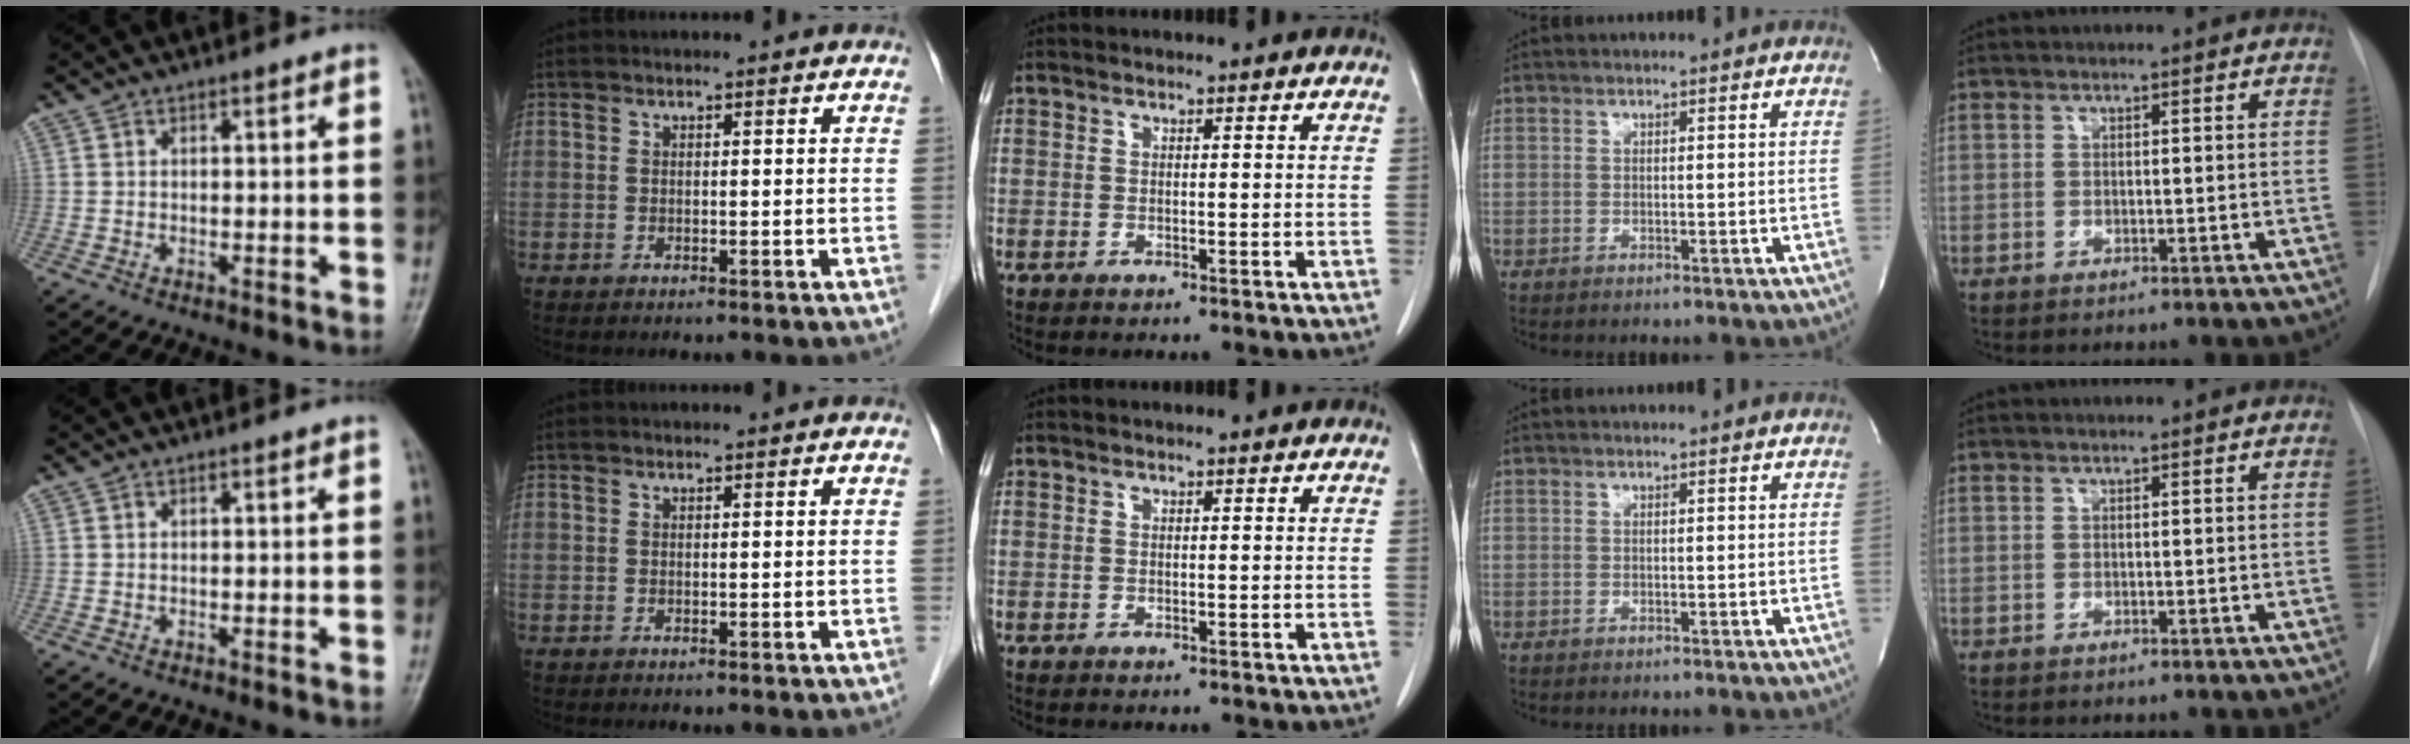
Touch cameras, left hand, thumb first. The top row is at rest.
{}